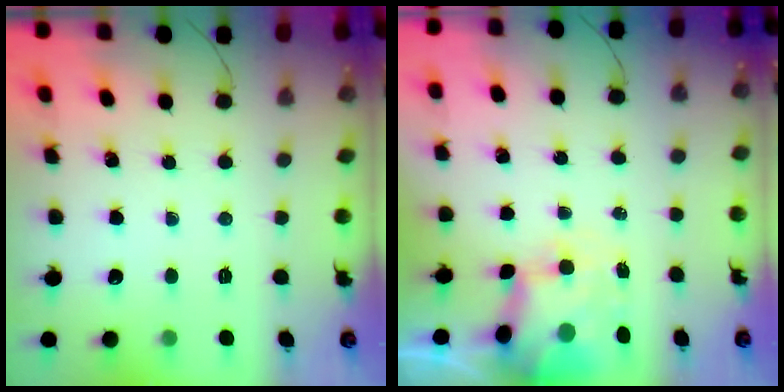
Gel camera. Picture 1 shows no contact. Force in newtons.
{"total": 7.4, "press": 7.2, "slide": 1.6}